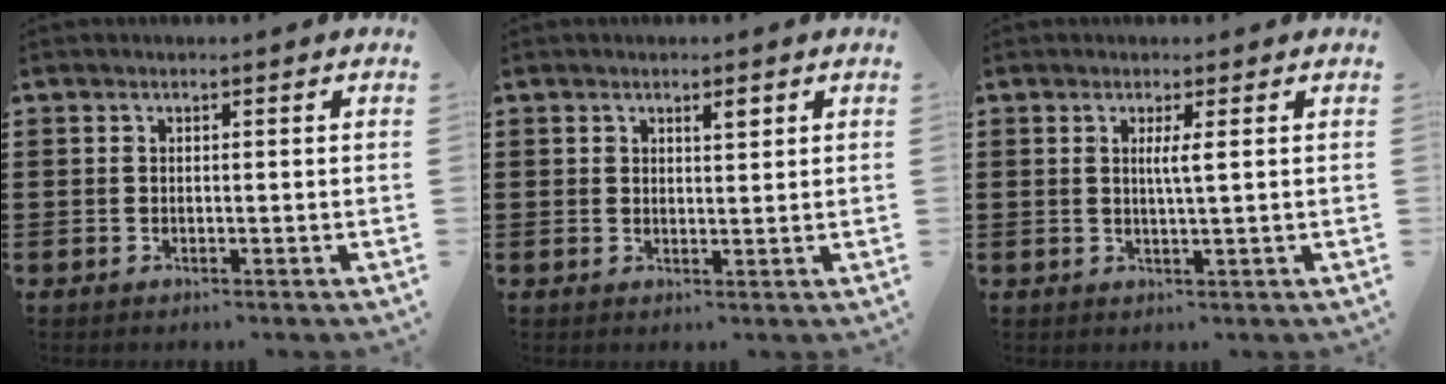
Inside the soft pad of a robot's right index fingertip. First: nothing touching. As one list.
[{"total": 1.8, "force": [1.2, 0.7, 1.2], "torque": [-0.017, 0.000, 0.019]}, {"total": 2.1, "force": [0.5, -0.3, 2.0], "torque": [-0.039, -0.005, 0.005]}]